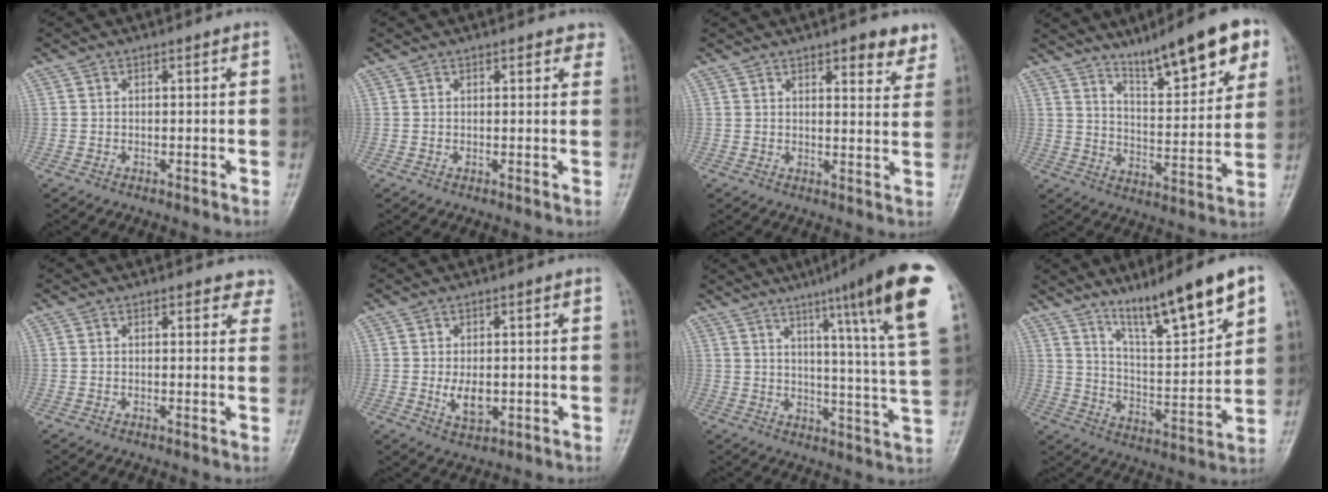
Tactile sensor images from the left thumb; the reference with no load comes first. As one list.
[{"total": 2.4, "force": [1.8, 1.1, 1.1], "torque": [0.012, -0.002, 0.014]}, {"total": 6.4, "force": [4.5, 2.3, 4.0], "torque": [-0.023, -0.023, 0.054]}, {"total": 16.3, "force": [10.4, 4.0, 11.9], "torque": [-0.147, -0.048, 0.166]}, {"total": 3.9, "force": [3.3, 1.7, 1.1], "torque": [0.024, -0.013, 0.024]}, {"total": 4.6, "force": [-0.3, 2.7, 3.7], "torque": [-0.053, -0.008, 0.002]}, {"total": 21.6, "force": [12.1, 1.3, 17.9], "torque": [-0.230, -0.047, 0.157]}, {"total": 16.3, "force": [10.6, 2.6, 12.1], "torque": [-0.182, -0.057, 0.186]}]